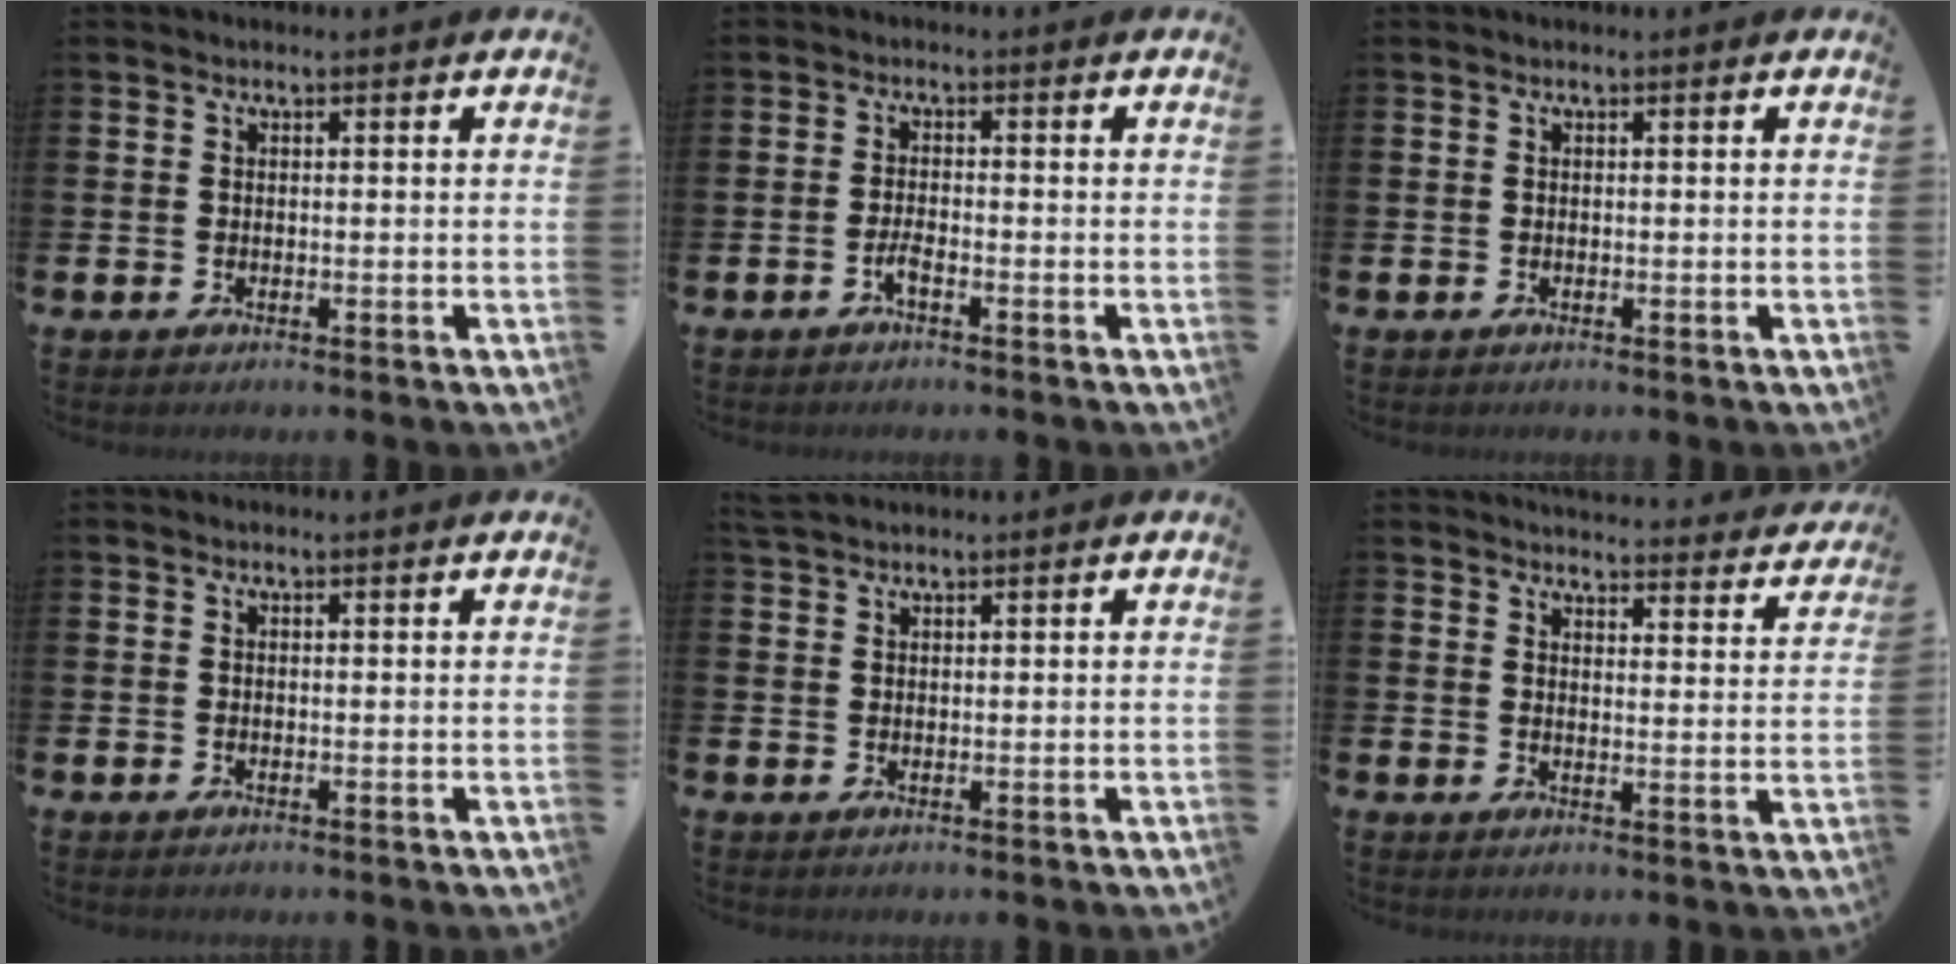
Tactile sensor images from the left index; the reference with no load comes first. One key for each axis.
{"total": 1.7, "fx": -1.1, "fy": 0.3, "fz": 1.2, "tx": -0.029, "ty": 0.001, "tz": -0.017}
{"total": 0.0}
{"total": 0.0}
{"total": 2.0, "fx": 1.9, "fy": 0.4, "fz": 0.6, "tx": -0.010, "ty": 0.000, "tz": 0.034}
{"total": 4.0, "fx": 4.0, "fy": 0.4, "fz": 0.3, "tx": -0.008, "ty": -0.032, "tz": 0.067}